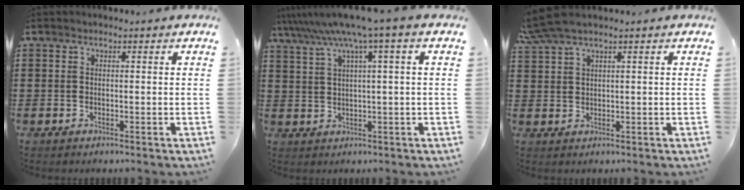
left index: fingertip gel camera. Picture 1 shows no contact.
{"total": 6.4, "force": [3.1, -0.8, 5.5], "torque": [-0.115, -0.019, 0.050]}
{"total": 3.2, "force": [2.1, 0.4, 2.4], "torque": [-0.061, 0.003, 0.036]}